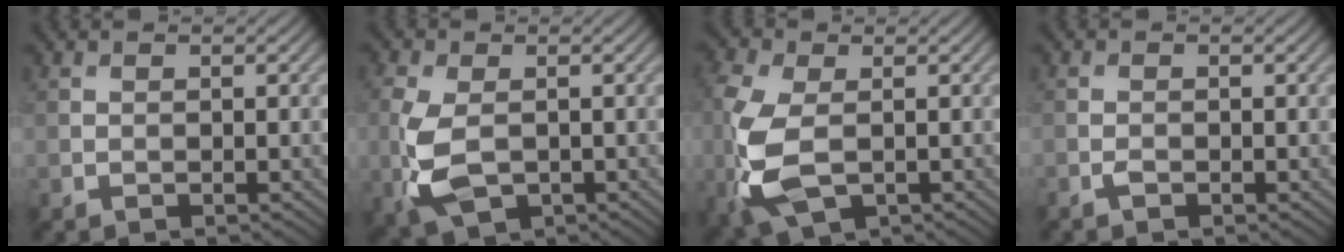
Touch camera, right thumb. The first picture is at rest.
{"total": 7.2, "force": [-1.6, 4.3, 5.6], "torque": [-0.151, -0.012, -0.030]}
{"total": 9.6, "force": [-1.7, 5.7, 7.5], "torque": [-0.230, -0.017, -0.031]}
{"total": 0.8, "force": [-0.5, 0.3, 0.5], "torque": [-0.011, 0.000, -0.011]}